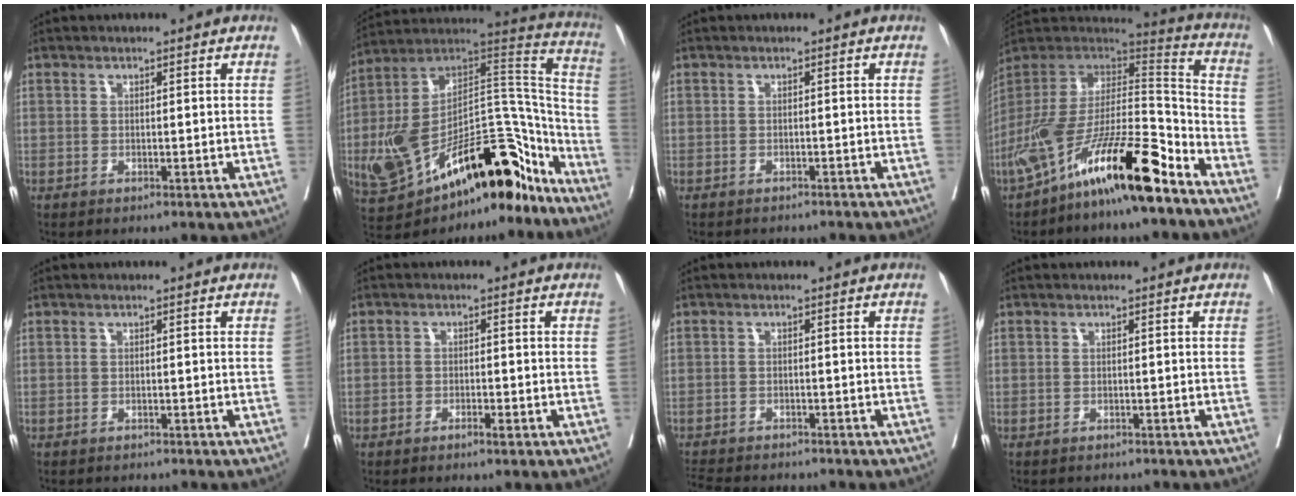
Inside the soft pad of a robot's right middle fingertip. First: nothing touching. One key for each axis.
{"total": 29.3, "fx": -16.7, "fy": 10.0, "fz": 21.9, "tx": -0.337, "ty": 0.026, "tz": -0.260}
{"total": 4.4, "fx": -4.1, "fy": 1.2, "fz": 1.0, "tx": -0.017, "ty": -0.005, "tz": -0.048}
{"total": 20.7, "fx": -14.0, "fy": 2.9, "fz": 14.9, "tx": -0.289, "ty": -0.011, "tz": -0.254}
{"total": 2.8, "fx": -2.7, "fy": 0.7, "fz": 0.6, "tx": -0.014, "ty": -0.005, "tz": -0.034}
{"total": 1.8, "fx": -1.2, "fy": 0.5, "fz": 1.2, "tx": -0.021, "ty": 0.002, "tz": -0.020}
{"total": 9.5, "fx": -8.7, "fy": 2.1, "fz": 3.3, "tx": -0.066, "ty": -0.013, "tz": -0.124}
{"total": 3.5, "fx": -3.3, "fy": 1.0, "fz": 0.8, "tx": -0.016, "ty": -0.004, "tz": -0.040}